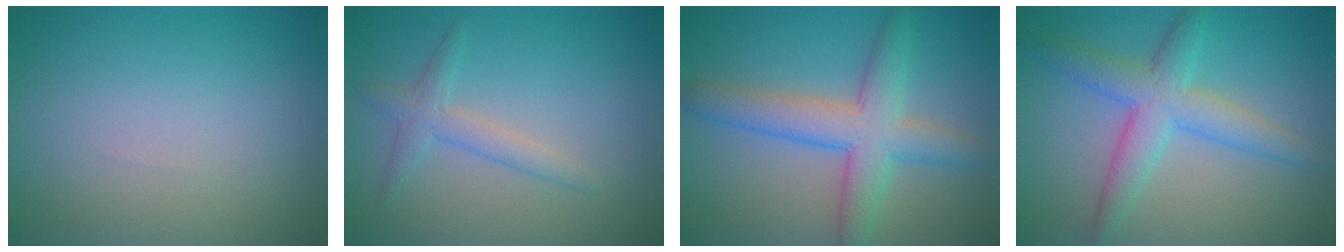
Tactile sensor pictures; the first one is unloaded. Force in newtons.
{"total": 2.2, "press": 2.2, "slide": 0.1}
{"total": 5.8, "press": 5.8, "slide": 0.4}
{"total": 4.9, "press": 4.9, "slide": 0.1}